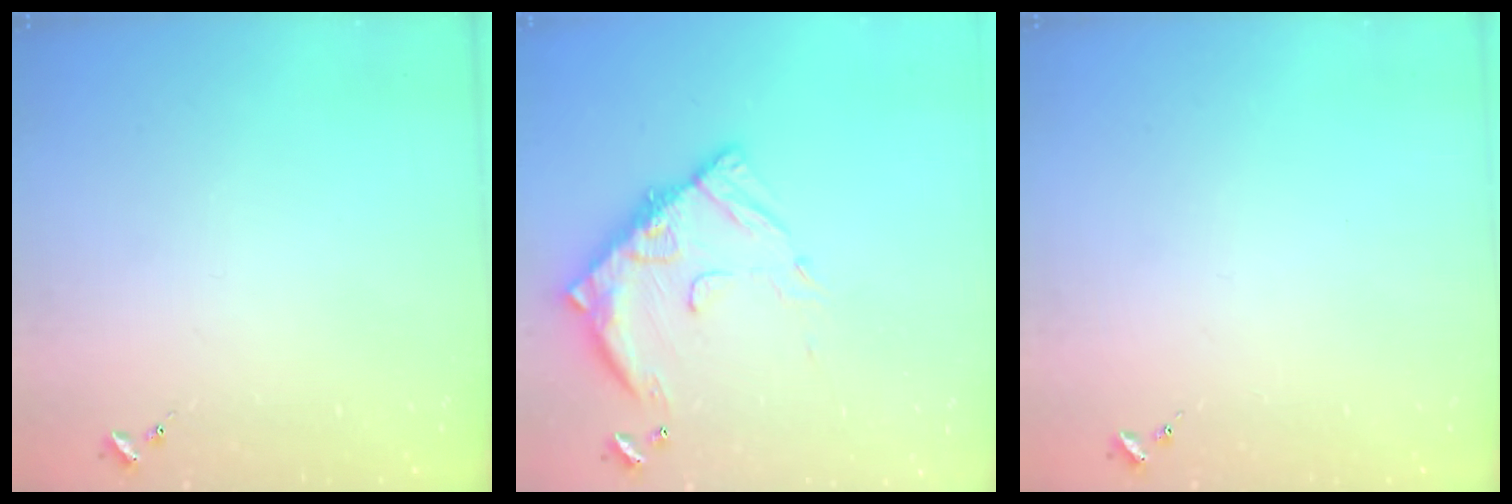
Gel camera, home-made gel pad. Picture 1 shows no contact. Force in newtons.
{"total": 14.4, "press": 14.4, "slide": 1.3}
{"total": 0.0}